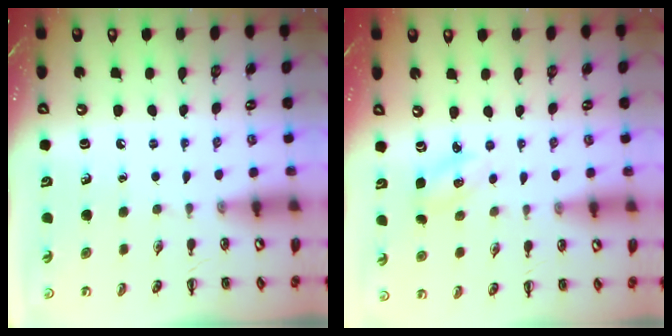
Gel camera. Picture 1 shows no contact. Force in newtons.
{"total": 3.1, "press": 2.9, "slide": 1.0}